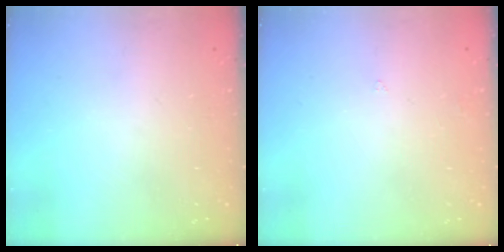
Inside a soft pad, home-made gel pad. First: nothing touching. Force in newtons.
{"total": 2.3, "press": 2.3, "slide": 0.5}